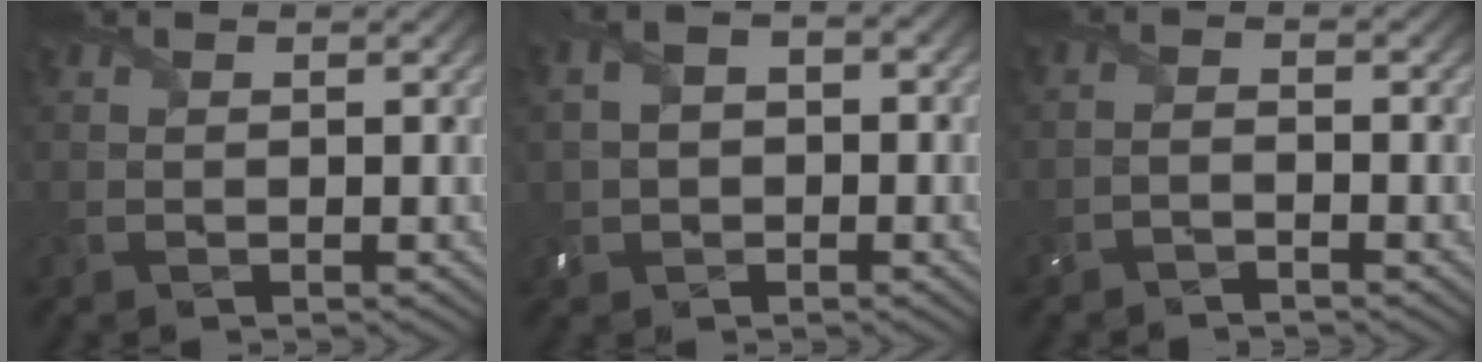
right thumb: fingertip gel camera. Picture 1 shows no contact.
{"total": 4.6, "force": [-0.4, 3.5, 3.0], "torque": [-0.064, 0.007, -0.011]}
{"total": 1.9, "force": [-1.7, 0.1, 0.7], "torque": [-0.013, 0.002, -0.039]}